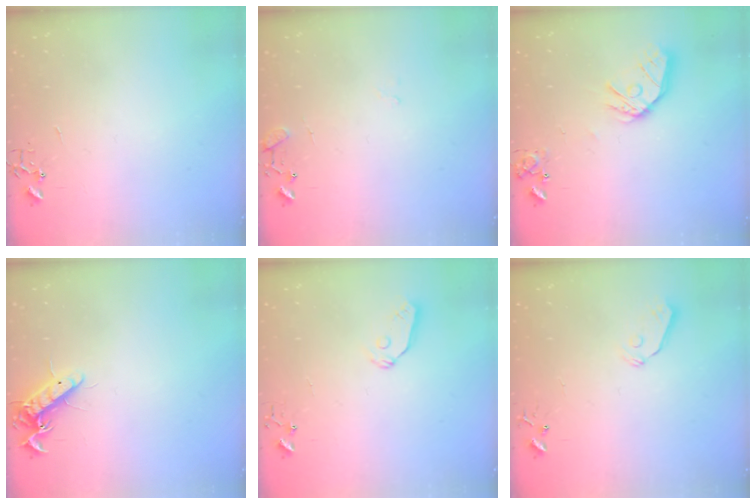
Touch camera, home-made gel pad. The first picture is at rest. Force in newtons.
{"total": 9.3, "press": 9.3, "slide": 0.7}
{"total": 14.1, "press": 14.0, "slide": 1.7}
{"total": 10.7, "press": 10.5, "slide": 1.7}
{"total": 6.5, "press": 6.5, "slide": 0.2}
{"total": 6.1, "press": 6.1, "slide": 0.5}